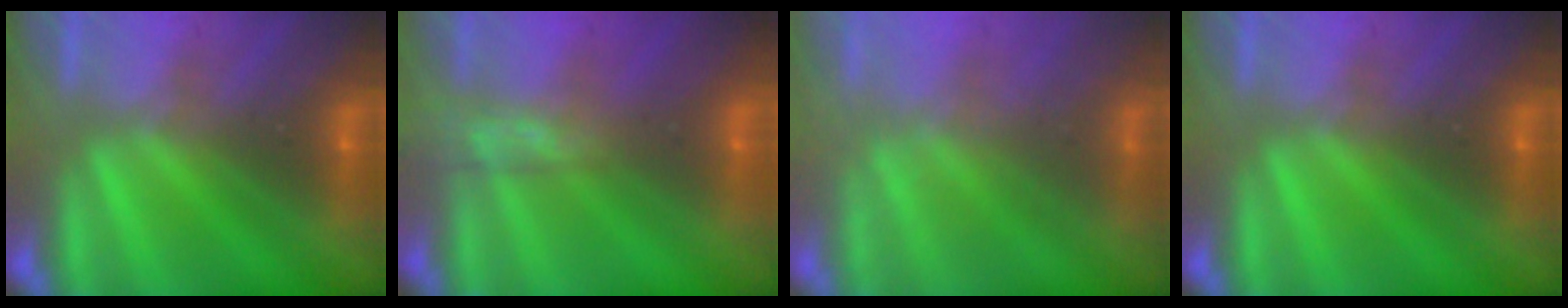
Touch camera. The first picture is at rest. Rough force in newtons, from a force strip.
{"total": 2.8}
{"total": 1.7}
{"total": 0.0}